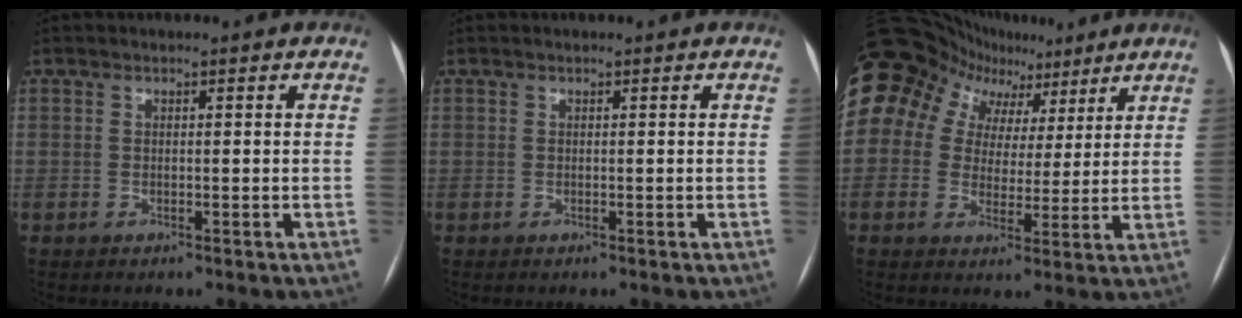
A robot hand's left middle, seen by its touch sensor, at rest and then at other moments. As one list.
[{"total": 0.0}, {"total": 19.5, "force": [10.6, 14.9, 6.7], "torque": [-0.172, 0.088, 0.172]}]